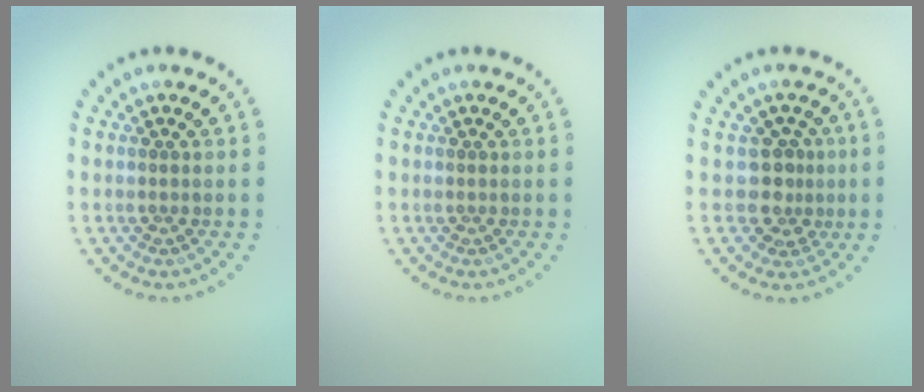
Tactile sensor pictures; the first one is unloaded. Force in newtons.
{"total": 0.0}
{"total": 2.6, "press": 2.0, "slide": 1.6}